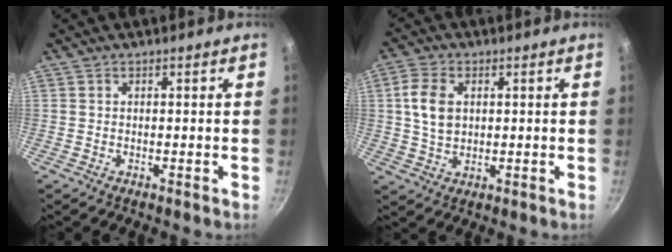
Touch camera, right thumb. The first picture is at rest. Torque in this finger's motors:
{"motor_torque": [-0.50, 0.79, 0.49, 0.83, 0.06]}